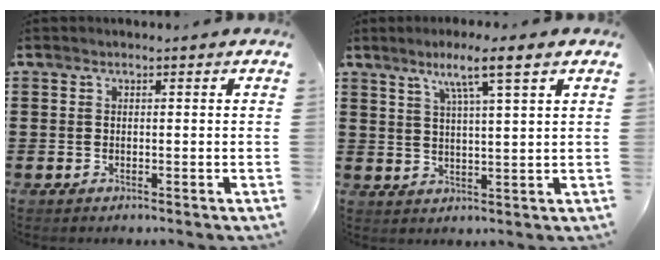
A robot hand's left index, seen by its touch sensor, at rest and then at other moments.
{"total": 6.0, "force": [3.7, -0.3, 4.7], "torque": [-0.102, 0.001, 0.059]}